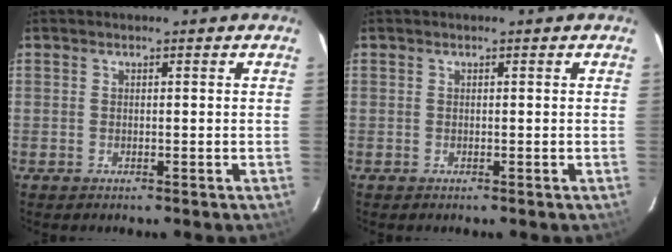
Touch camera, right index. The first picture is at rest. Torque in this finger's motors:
{"motor_torque": [-0.07, 0.04, -0.03, 0.00]}